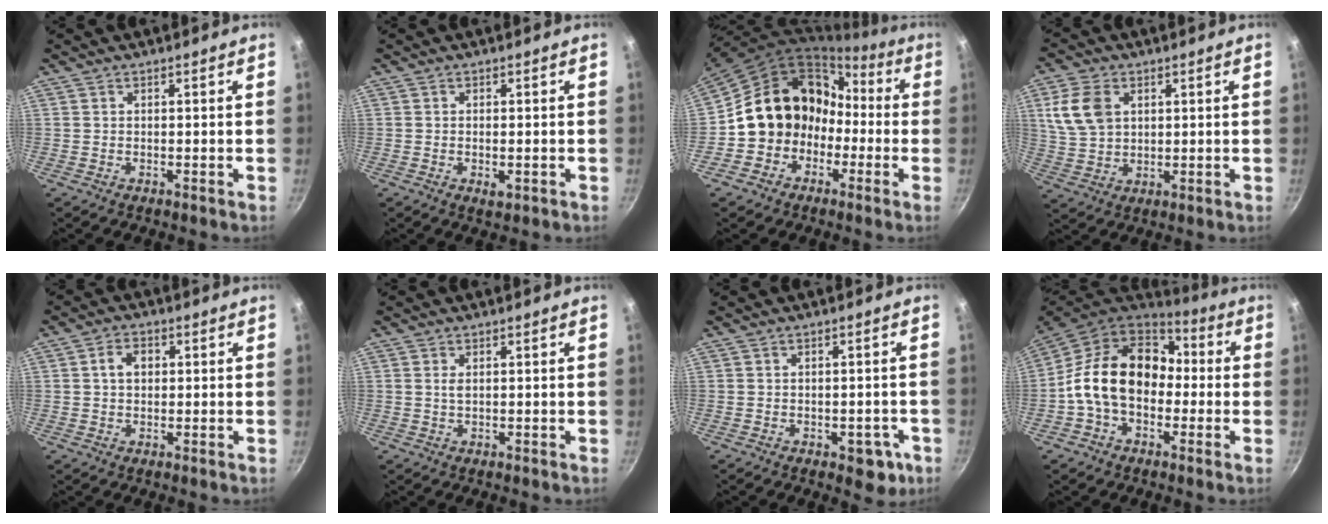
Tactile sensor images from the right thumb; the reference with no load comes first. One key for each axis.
{"total": 2.0, "fx": -0.6, "fy": 1.0, "fz": 1.7, "tx": -0.029, "ty": -0.004, "tz": -0.005}
{"total": 14.9, "fx": -2.4, "fy": 13.1, "fz": 6.6, "tx": -0.061, "ty": 0.074, "tz": -0.038}
{"total": 9.3, "fx": 2.9, "fy": 6.5, "fz": 6.0, "tx": -0.106, "ty": -0.006, "tz": 0.062}
{"total": 3.8, "fx": 0.6, "fy": 2.9, "fz": 2.5, "tx": -0.025, "ty": 0.008, "tz": 0.006}
{"total": 1.1, "fx": 0.3, "fy": 0.5, "fz": 1.0, "tx": -0.018, "ty": -0.001, "tz": 0.004}
{"total": 5.5, "fx": -2.2, "fy": 3.3, "fz": 3.8, "tx": -0.018, "ty": 0.016, "tz": -0.014}
{"total": 17.5, "fx": -0.8, "fy": 12.8, "fz": 11.9, "tx": -0.172, "ty": 0.046, "tz": -0.031}